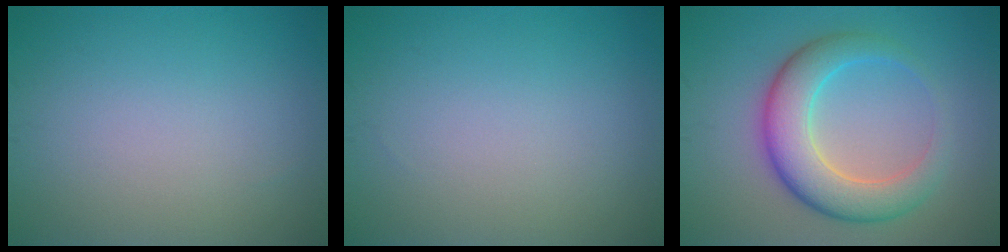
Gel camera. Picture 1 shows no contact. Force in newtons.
{"total": 0.0}
{"total": 6.4, "press": 6.4, "slide": 0.3}